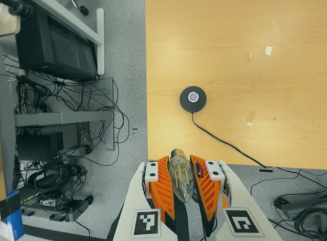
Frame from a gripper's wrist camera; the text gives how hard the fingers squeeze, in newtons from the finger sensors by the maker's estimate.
{"total": 23.8, "left": 25.0, "right": 22.6}